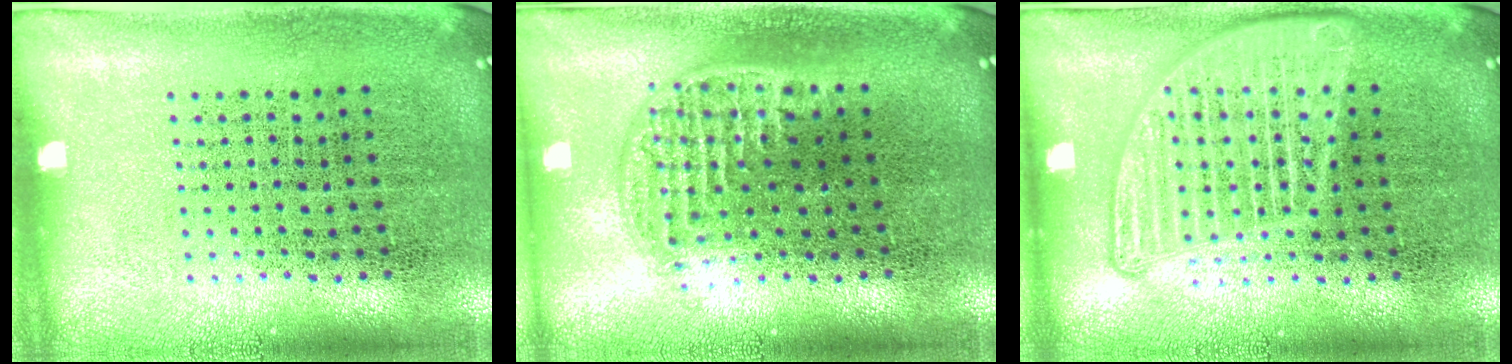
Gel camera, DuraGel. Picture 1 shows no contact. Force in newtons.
{"total": 1.2, "press": 1.0, "slide": 0.6}
{"total": 2.8, "press": 2.8, "slide": 0.3}